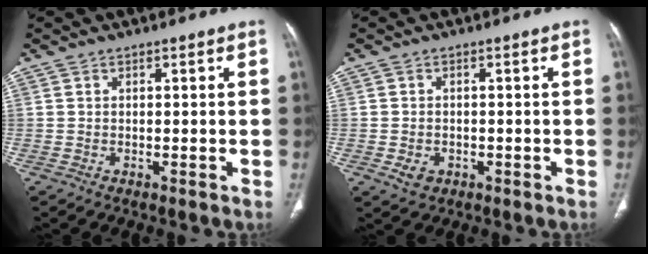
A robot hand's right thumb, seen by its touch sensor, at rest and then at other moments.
{"total": 3.1, "force": [-1.0, 2.4, 1.6], "torque": [-0.024, 0.004, -0.008]}